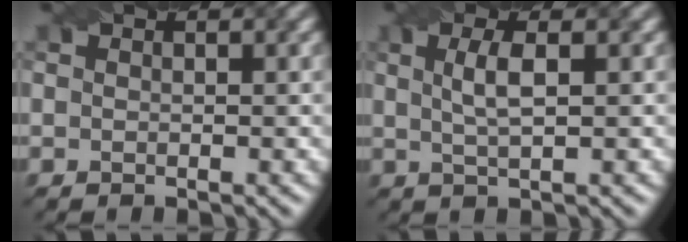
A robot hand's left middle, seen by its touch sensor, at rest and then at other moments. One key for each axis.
{"total": 2.6, "fx": 0.3, "fy": 0.6, "fz": 2.5, "tx": -0.047, "ty": 0.004, "tz": 0.008}